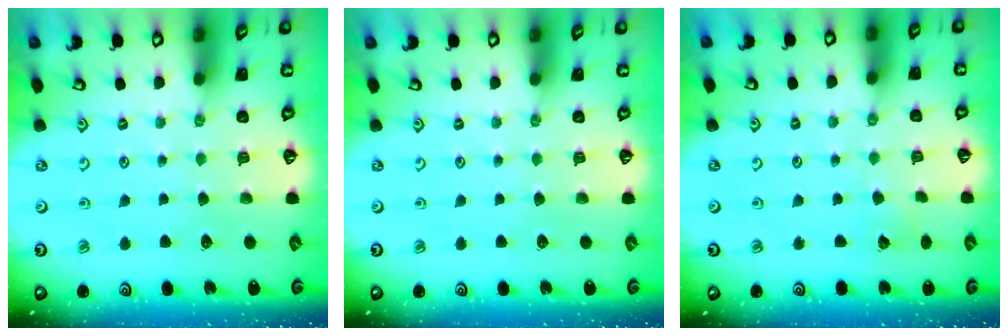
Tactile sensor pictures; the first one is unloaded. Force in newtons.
{"total": 0.0}
{"total": 2.9, "press": 2.9, "slide": 0.3}